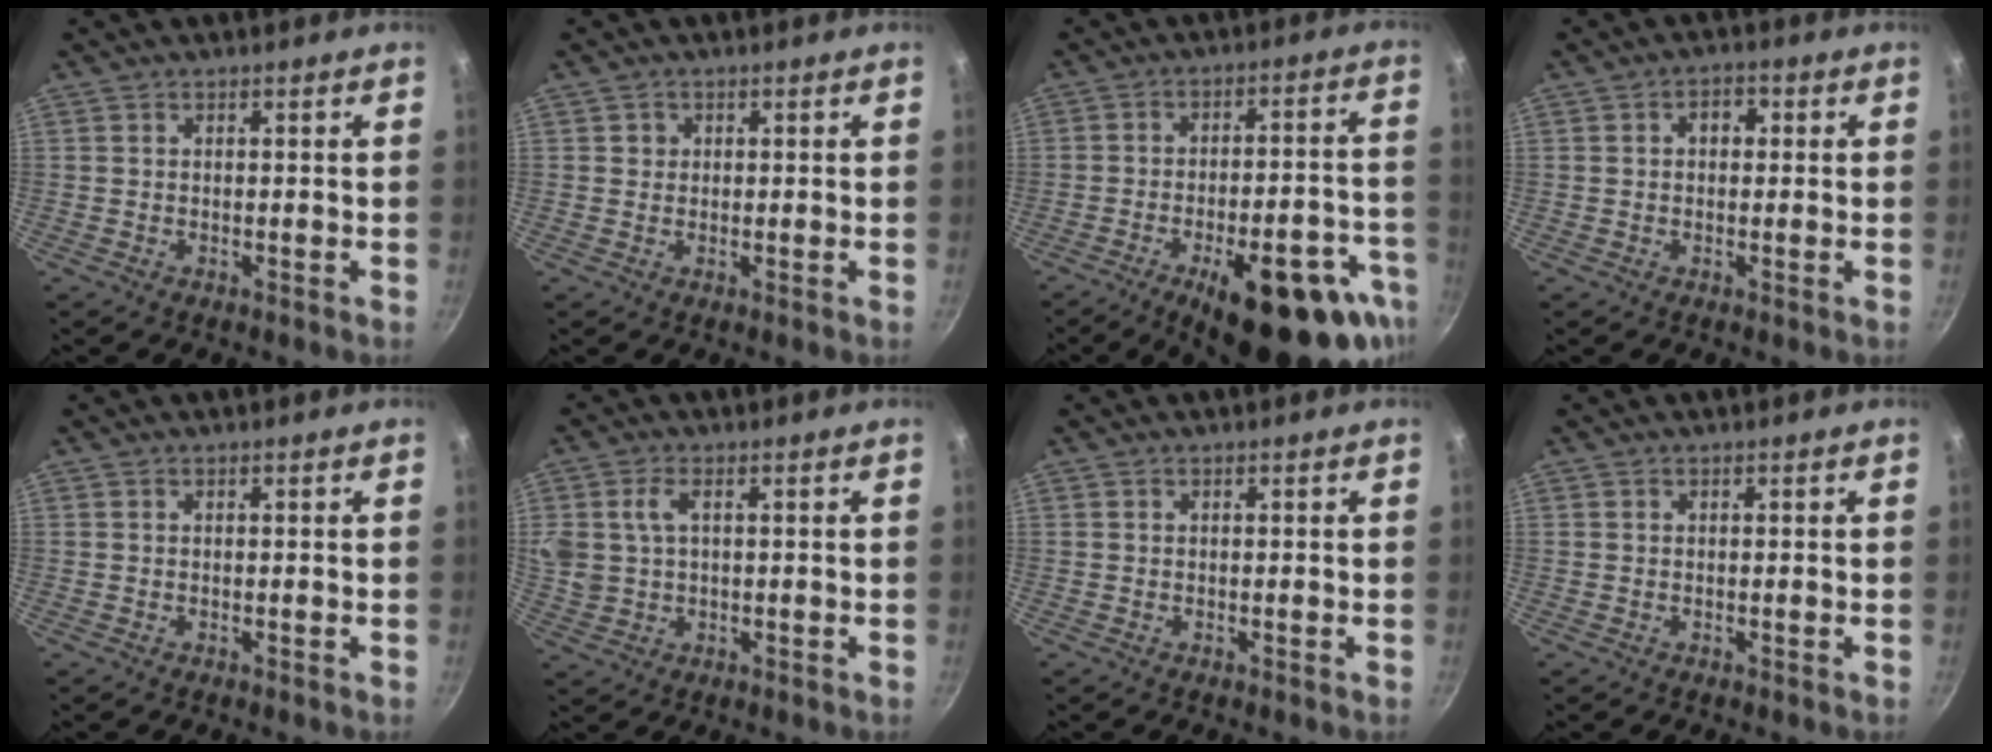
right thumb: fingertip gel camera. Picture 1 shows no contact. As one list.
[{"total": 1.4, "force": [0.3, 1.3, 0.2], "torque": [0.005, 0.002, 0.002]}, {"total": 23.7, "force": [-12.1, 9.1, 18.2], "torque": [-0.188, 0.044, -0.158]}, {"total": 3.4, "force": [0.6, 2.4, 2.3], "torque": [-0.017, 0.010, 0.004]}, {"total": 0.0}, {"total": 7.3, "force": [1.9, 4.8, 5.1], "torque": [-0.097, 0.005, 0.040]}, {"total": 0.0}, {"total": 0.0}]